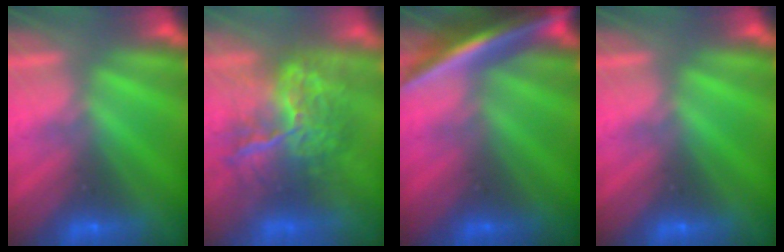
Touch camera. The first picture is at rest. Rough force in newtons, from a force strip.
{"total": 7.8}
{"total": 7.0}
{"total": 0.0}